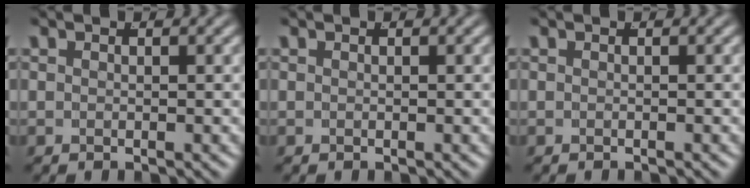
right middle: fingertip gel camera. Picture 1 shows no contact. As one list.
[{"total": 0.0}, {"total": 0.0}]